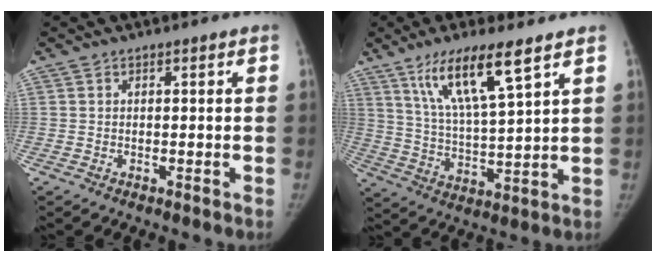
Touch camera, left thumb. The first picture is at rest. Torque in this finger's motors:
{"motor_torque": [0.13, 0.08, 1.28, -0.91, 0.07]}